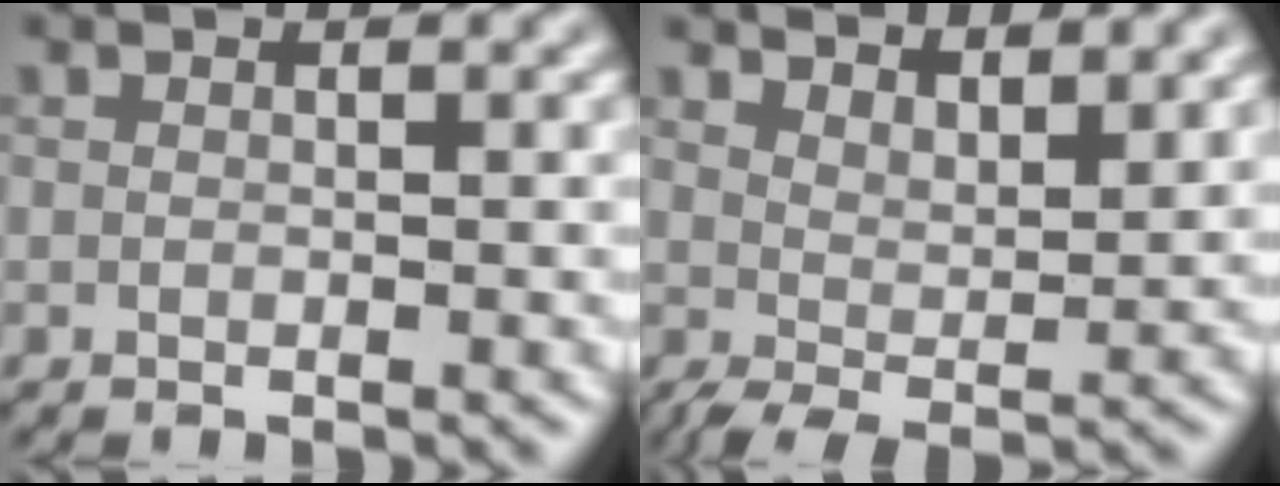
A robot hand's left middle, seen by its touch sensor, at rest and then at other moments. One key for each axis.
{"total": 5.0, "fx": 3.9, "fy": 1.5, "fz": 2.7, "tx": -0.047, "ty": 0.001, "tz": 0.063}